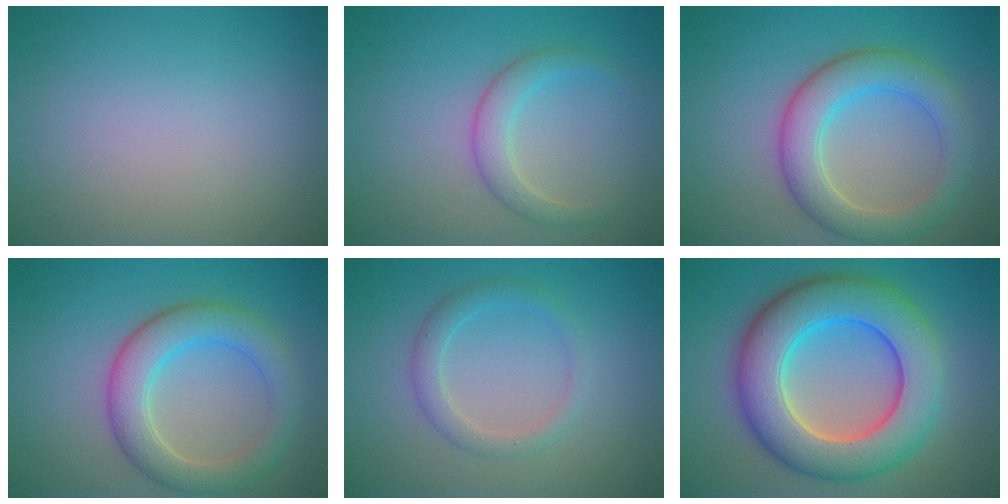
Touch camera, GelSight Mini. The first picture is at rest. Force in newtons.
{"total": 2.5, "press": 2.5, "slide": 0.2}
{"total": 5.7, "press": 5.7, "slide": 0.4}
{"total": 5.4, "press": 5.4, "slide": 0.3}
{"total": 2.2, "press": 2.2, "slide": 0.1}
{"total": 10.8, "press": 10.8, "slide": 0.6}